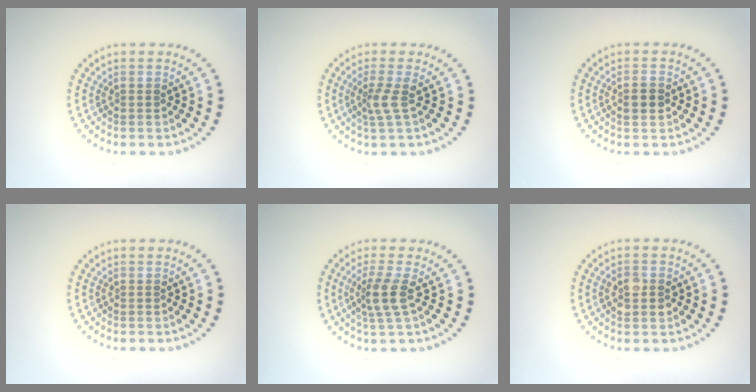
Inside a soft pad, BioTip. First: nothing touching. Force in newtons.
{"total": 1.9, "press": 1.4, "slide": 1.3}
{"total": 1.7, "press": 1.7, "slide": 0.1}
{"total": 0.0}
{"total": 2.7, "press": 2.1, "slide": 1.7}
{"total": 2.4, "press": 2.4, "slide": 0.1}